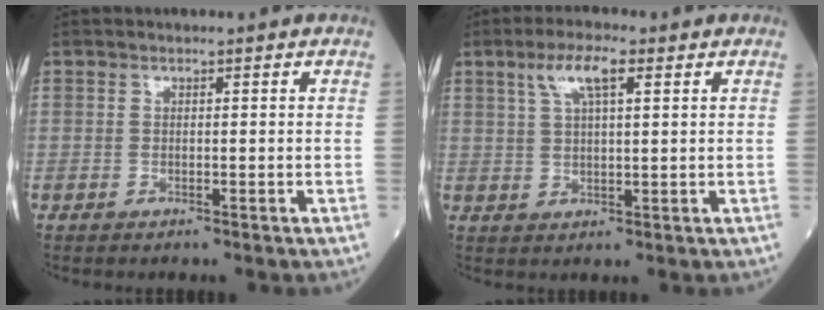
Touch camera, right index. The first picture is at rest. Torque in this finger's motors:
{"motor_torque": [0.23, 0.18, 0.10, 0.07]}